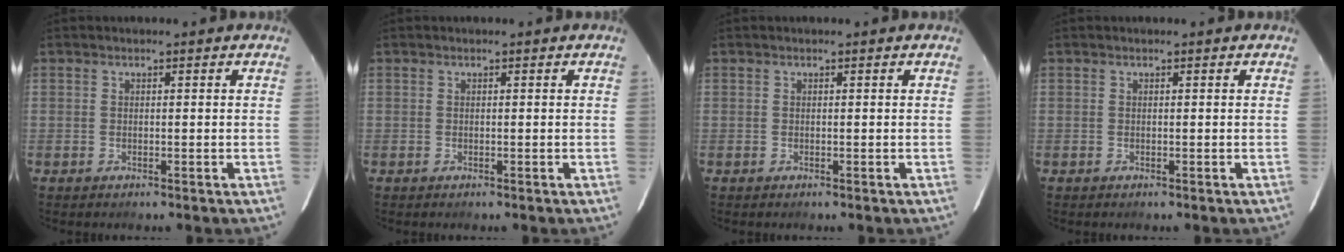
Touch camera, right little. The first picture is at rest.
{"total": 0.0}
{"total": 0.0}
{"total": 0.0}